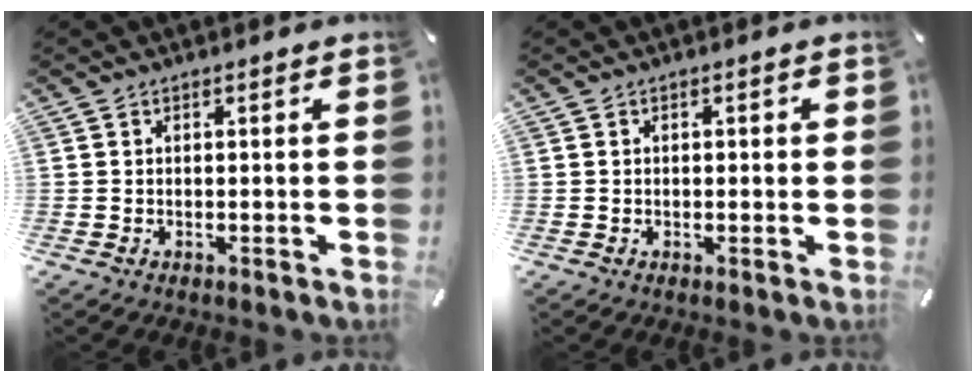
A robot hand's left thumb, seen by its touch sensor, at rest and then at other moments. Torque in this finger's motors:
{"motor_torque": [-0.09, -0.83, -0.12, 0.31, -0.01]}